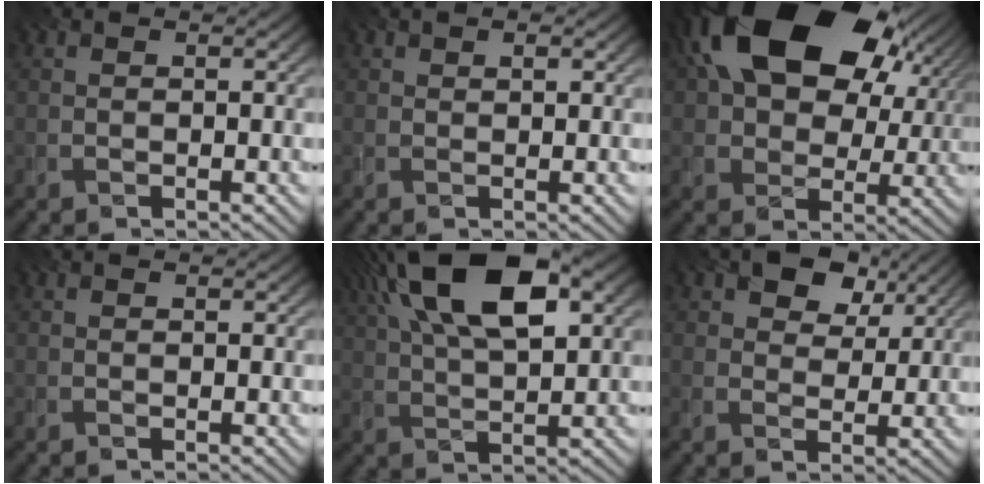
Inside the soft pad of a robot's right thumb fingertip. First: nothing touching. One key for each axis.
{"total": 0.7, "fx": 0.6, "fy": 0.3, "fz": 0.3, "tx": -0.003, "ty": 0.001, "tz": 0.010}
{"total": 21.0, "fx": 8.9, "fy": 13.5, "fz": 13.4, "tx": -0.252, "ty": 0.038, "tz": 0.162}
{"total": 0.0}
{"total": 15.7, "fx": 7.3, "fy": 6.5, "fz": 12.3, "tx": -0.248, "ty": 0.028, "tz": 0.121}
{"total": 6.2, "fx": 3.5, "fy": 4.1, "fz": 3.1, "tx": -0.055, "ty": 0.003, "tz": 0.050}